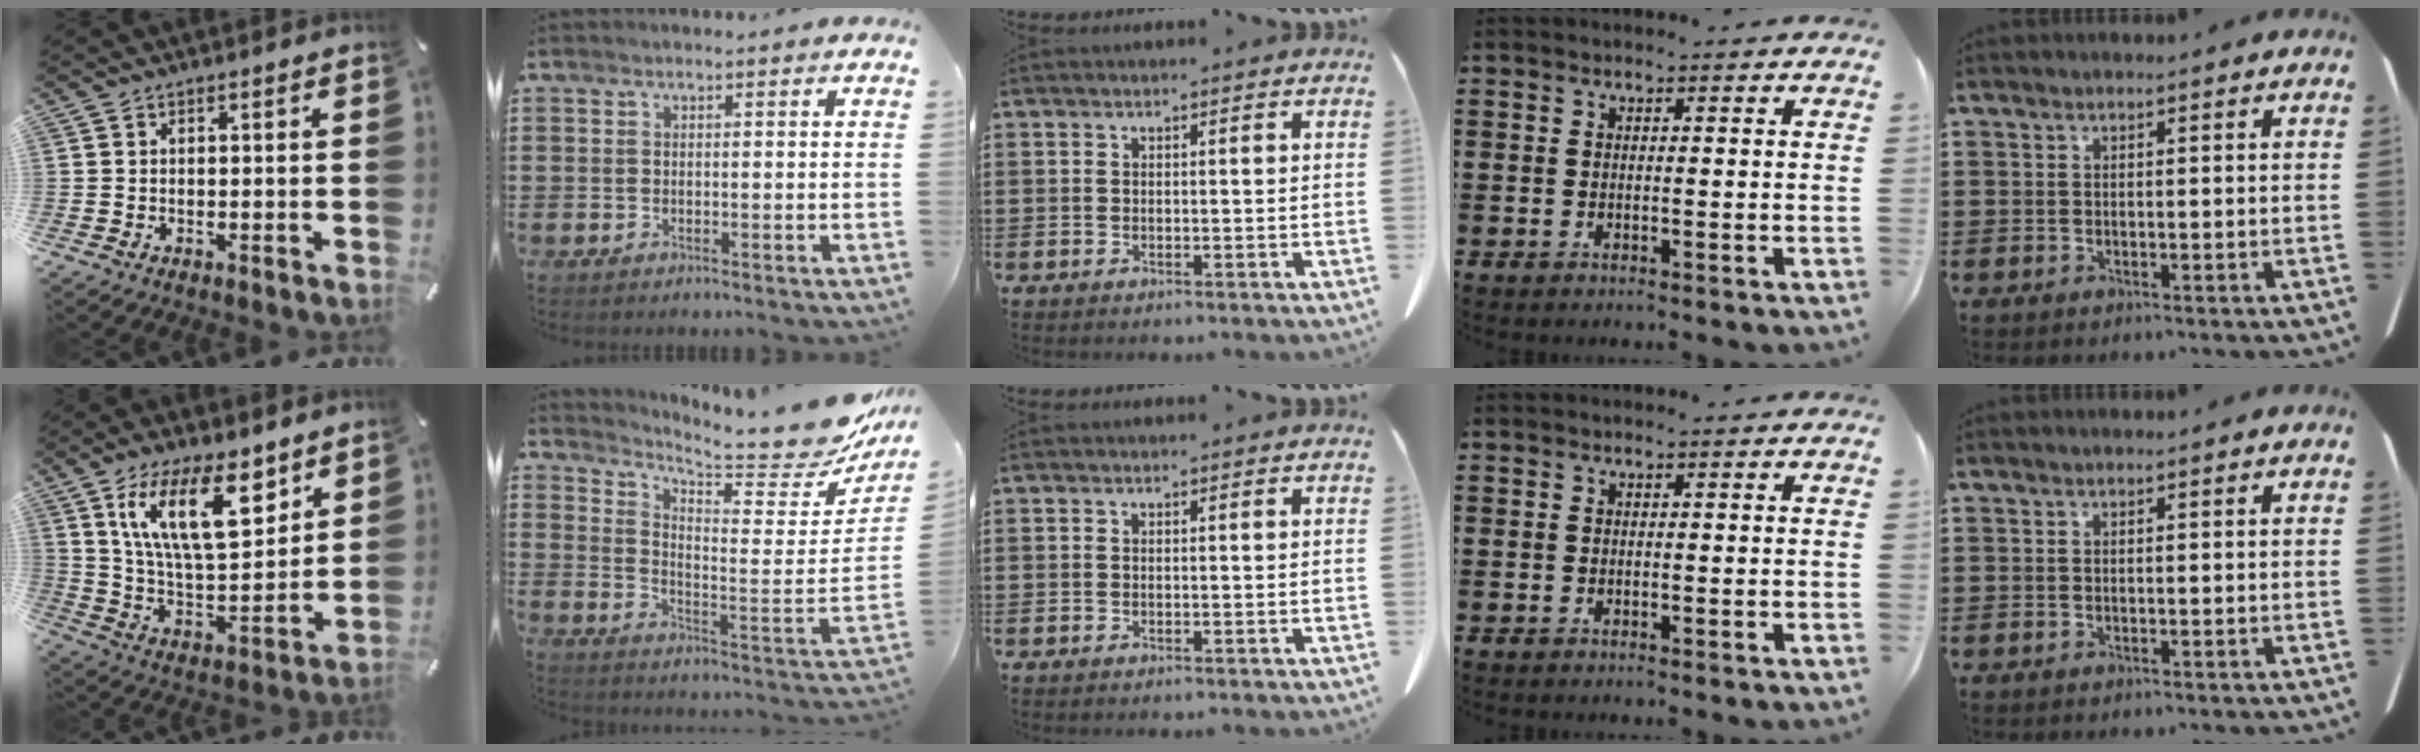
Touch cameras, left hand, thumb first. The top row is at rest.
{"thumb": {"total": 19.4, "force": [10.8, 8.2, 13.9], "torque": [-0.272, -0.045, 0.180]}, "index": {"total": 7.8, "force": [7.2, 0.5, 3.1], "torque": [-0.071, -0.065, 0.117]}}